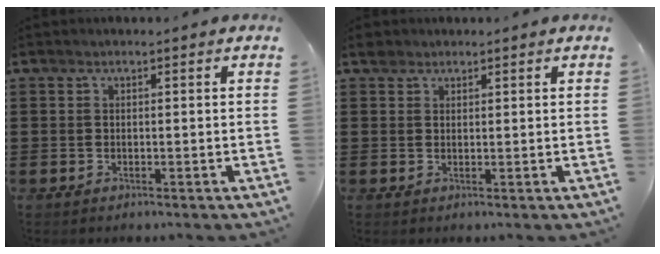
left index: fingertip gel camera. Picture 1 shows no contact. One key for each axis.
{"total": 1.6, "fx": 1.3, "fy": 1.0, "fz": 0.3, "tx": -0.010, "ty": 0.005, "tz": 0.025}